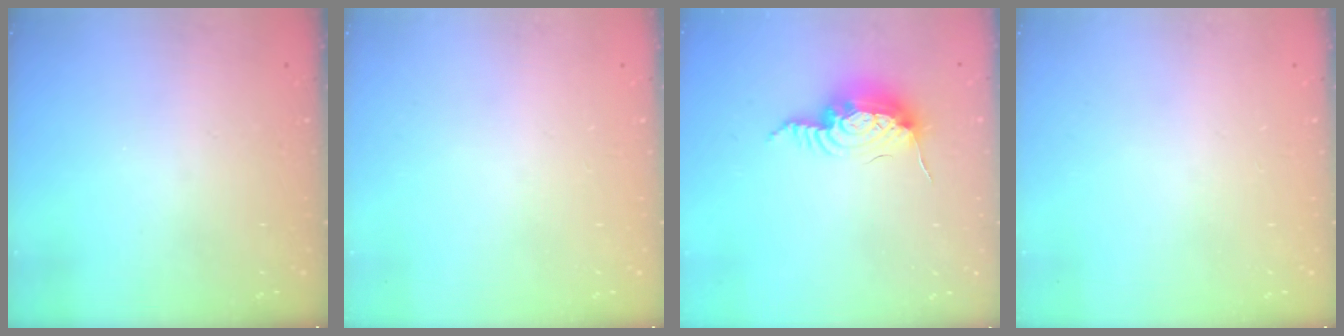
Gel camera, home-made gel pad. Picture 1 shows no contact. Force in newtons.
{"total": 0.0}
{"total": 14.2, "press": 14.2, "slide": 0.9}
{"total": 0.0}